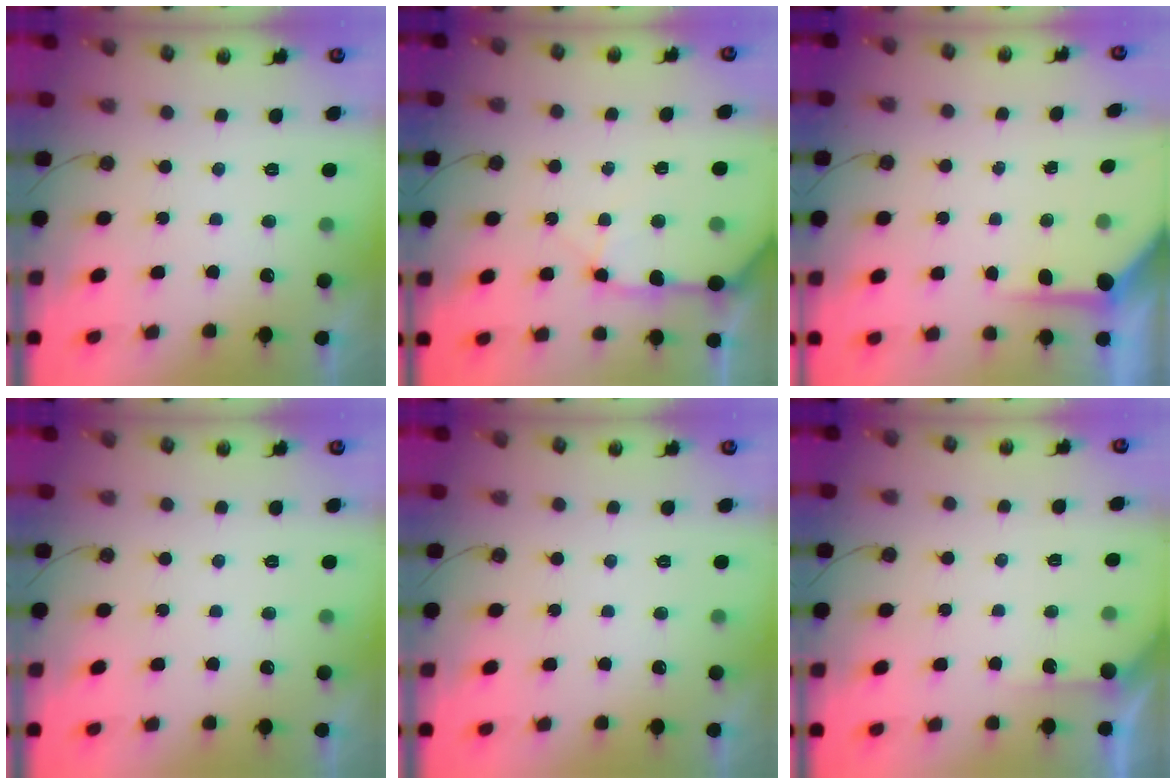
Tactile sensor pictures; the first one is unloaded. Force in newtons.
{"total": 11.5, "press": 11.4, "slide": 1.7}
{"total": 6.5, "press": 6.5, "slide": 0.5}
{"total": 0.0}
{"total": 0.0}
{"total": 2.7, "press": 2.7, "slide": 0.3}